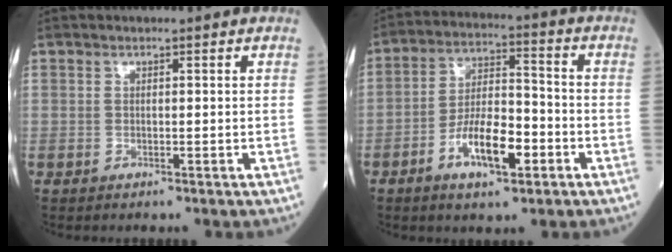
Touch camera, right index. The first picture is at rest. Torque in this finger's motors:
{"motor_torque": [0.30, -0.18, 0.21, 0.11]}